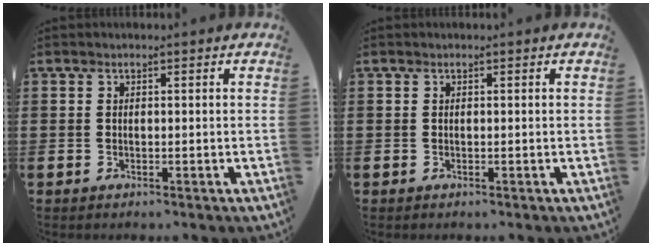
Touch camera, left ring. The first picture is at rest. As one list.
[{"total": 0.0}]